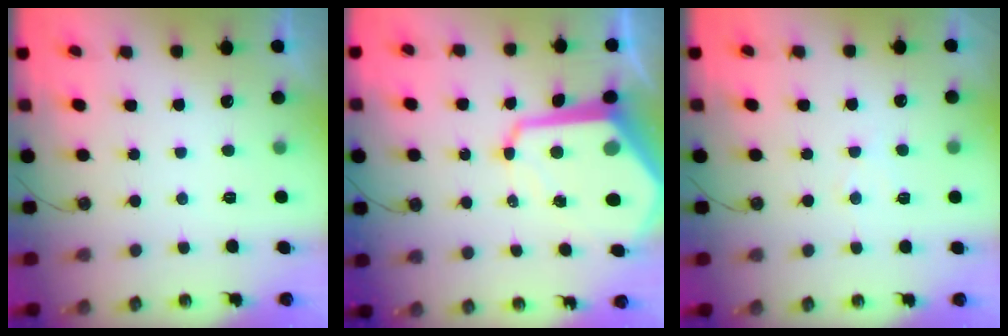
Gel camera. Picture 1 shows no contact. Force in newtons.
{"total": 16.0, "press": 15.9, "slide": 1.4}
{"total": 5.5, "press": 5.5, "slide": 0.3}